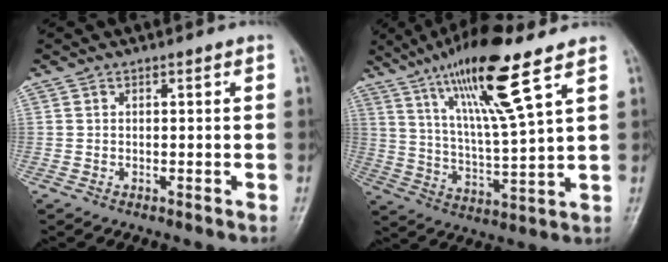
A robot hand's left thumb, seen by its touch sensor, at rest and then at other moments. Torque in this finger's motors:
{"motor_torque": [1.17, 0.15, 1.48, -1.30, 0.49]}